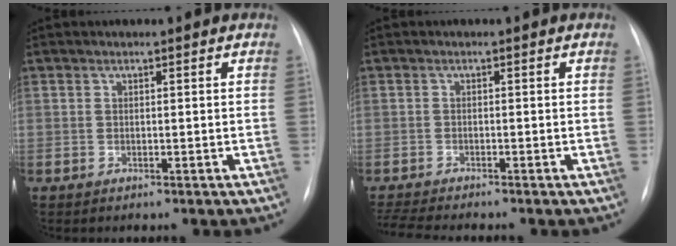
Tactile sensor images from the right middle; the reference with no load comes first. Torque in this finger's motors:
{"motor_torque": [0.34, -0.41, 0.02, 0.02]}